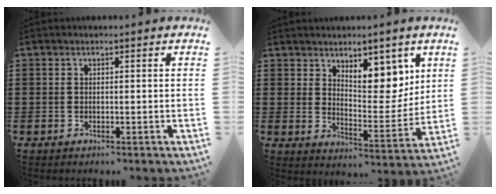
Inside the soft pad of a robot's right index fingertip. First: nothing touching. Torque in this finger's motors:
{"motor_torque": [0.73, 0.34, 0.37, 0.08]}